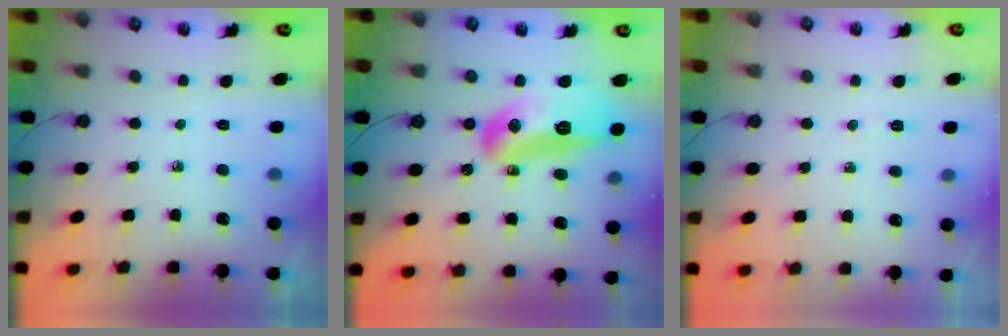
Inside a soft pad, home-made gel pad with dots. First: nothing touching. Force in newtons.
{"total": 17.7, "press": 17.0, "slide": 4.6}
{"total": 3.5, "press": 3.5, "slide": 0.6}